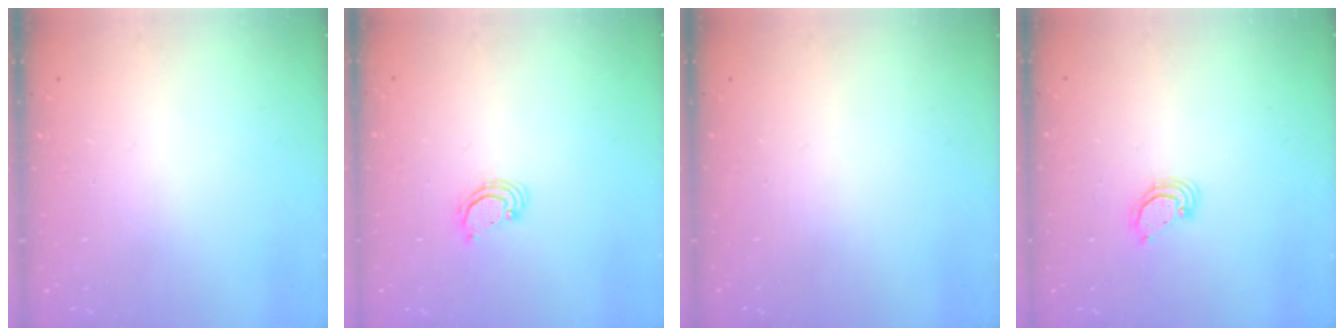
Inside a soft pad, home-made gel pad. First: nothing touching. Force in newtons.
{"total": 2.2, "press": 2.2, "slide": 0.1}
{"total": 0.0}
{"total": 3.6, "press": 3.6, "slide": 0.2}